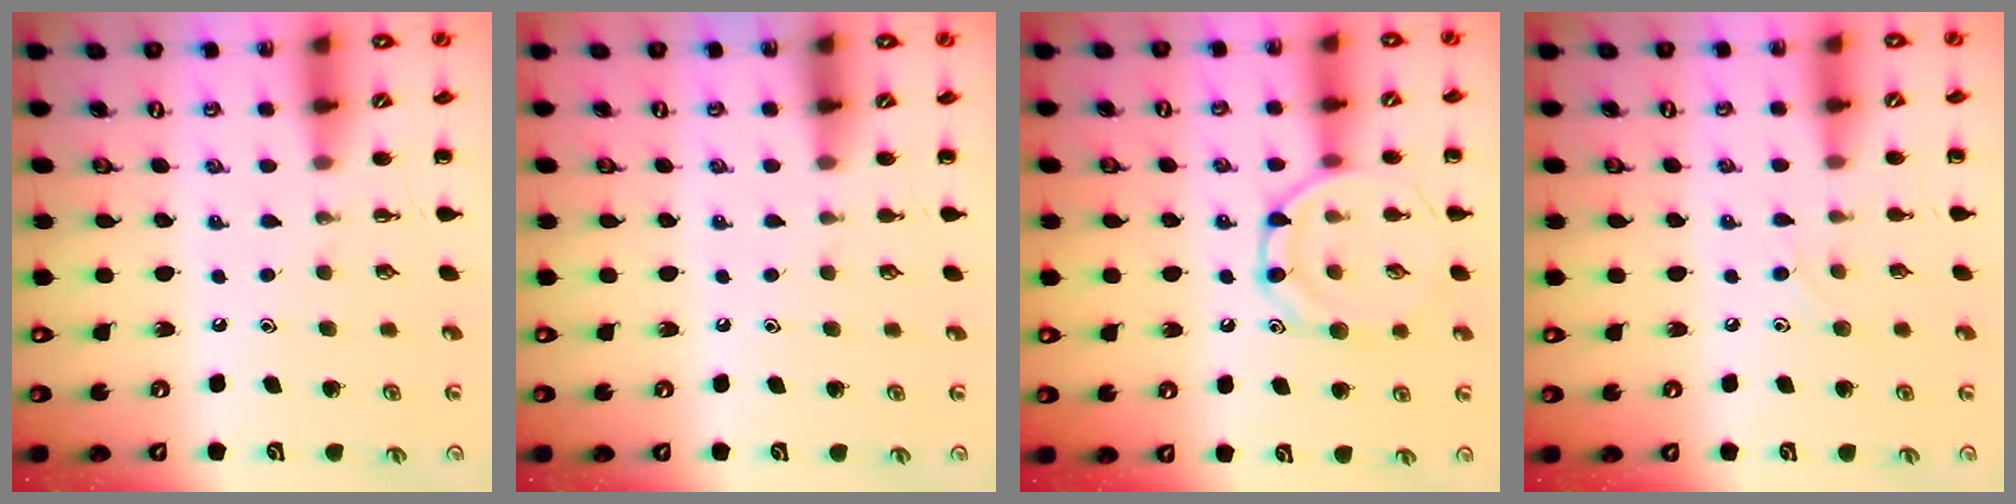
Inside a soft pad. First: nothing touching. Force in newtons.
{"total": 0.0}
{"total": 11.7, "press": 11.7, "slide": 0.7}
{"total": 5.3, "press": 5.0, "slide": 1.8}